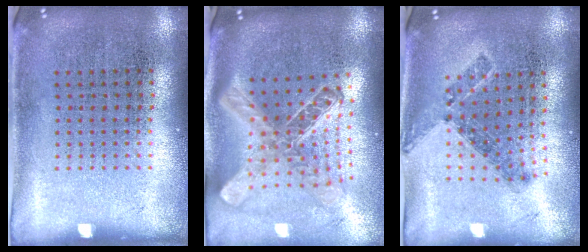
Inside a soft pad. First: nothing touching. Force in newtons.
{"total": 2.7, "press": 2.0, "slide": 1.8}
{"total": 0.8, "press": 0.7, "slide": 0.4}